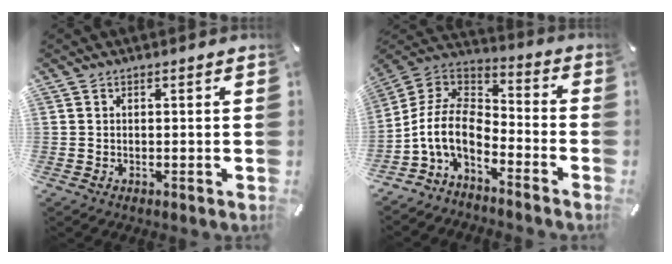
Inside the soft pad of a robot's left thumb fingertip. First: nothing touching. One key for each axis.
{"total": 11.3, "fx": -6.2, "fy": 6.2, "fz": 7.1, "tx": -0.170, "ty": 0.008, "tz": -0.124}